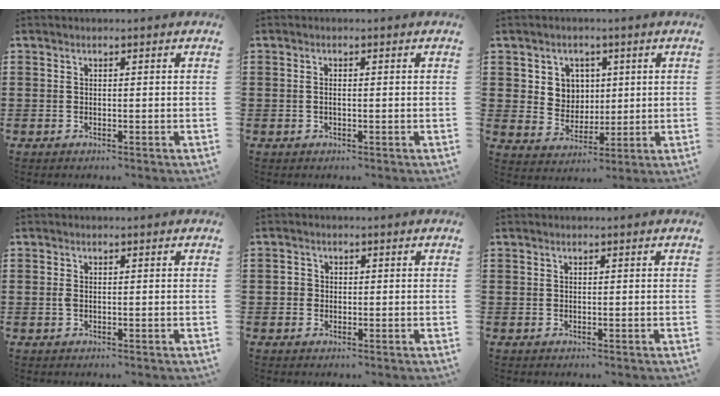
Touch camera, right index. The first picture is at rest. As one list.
[{"total": 0.8, "force": [-0.2, 0.3, 0.7], "torque": [-0.015, -0.002, -0.003]}, {"total": 5.0, "force": [1.7, 4.6, 0.9], "torque": [-0.034, 0.009, 0.028]}, {"total": 0.9, "force": [-0.2, 0.4, 0.8], "torque": [-0.024, -0.003, -0.006]}, {"total": 1.3, "force": [-0.2, 1.2, 0.4], "torque": [-0.011, 0.005, -0.004]}, {"total": 0.0}]